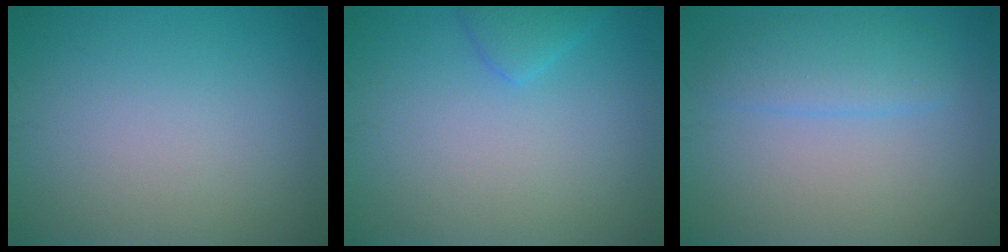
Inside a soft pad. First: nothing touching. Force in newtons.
{"total": 1.7, "press": 1.7, "slide": 0.1}
{"total": 2.9, "press": 2.9, "slide": 0.2}